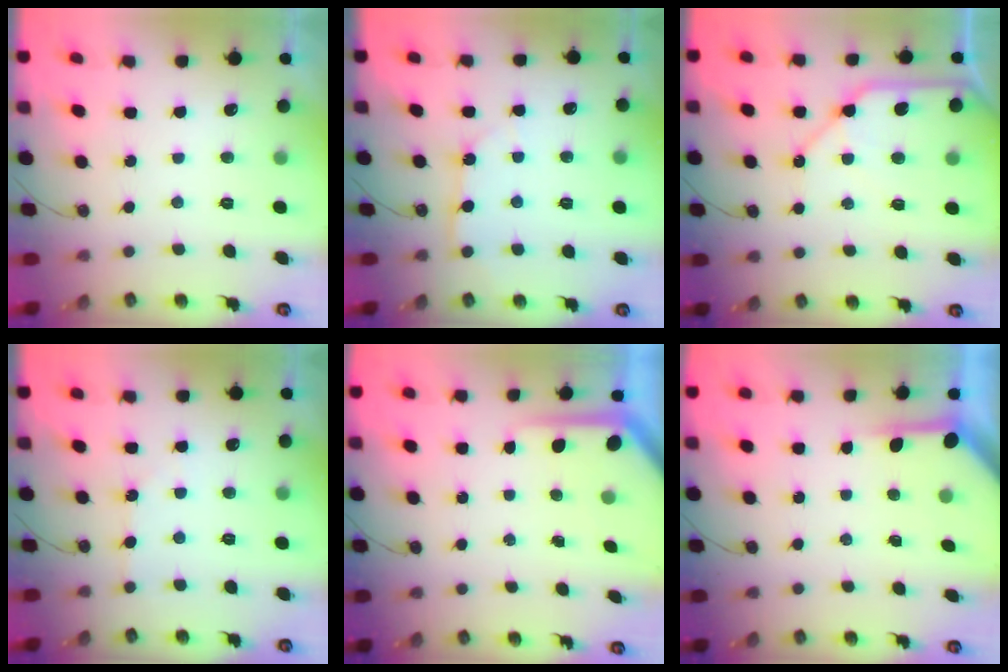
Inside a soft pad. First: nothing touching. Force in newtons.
{"total": 3.0, "press": 2.9, "slide": 0.3}
{"total": 10.4, "press": 10.4, "slide": 1.2}
{"total": 2.3, "press": 2.2, "slide": 0.4}
{"total": 5.5, "press": 5.5, "slide": 0.5}
{"total": 3.8, "press": 3.8, "slide": 0.3}